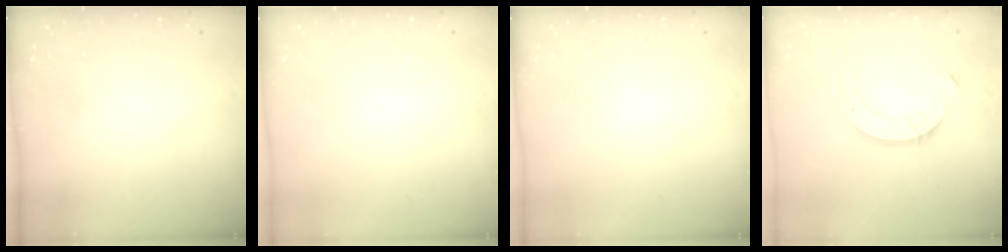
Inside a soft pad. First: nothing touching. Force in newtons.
{"total": 0.0}
{"total": 0.0}
{"total": 10.5, "press": 10.4, "slide": 0.9}